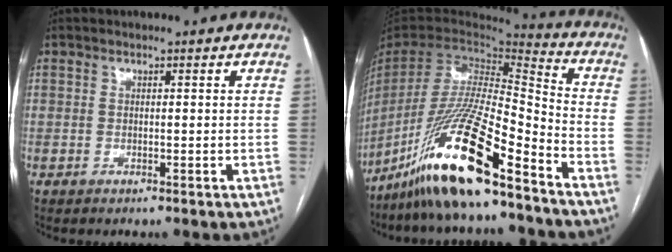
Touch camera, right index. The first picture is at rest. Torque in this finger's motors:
{"motor_torque": [0.66, -0.77, 0.47, 0.13]}